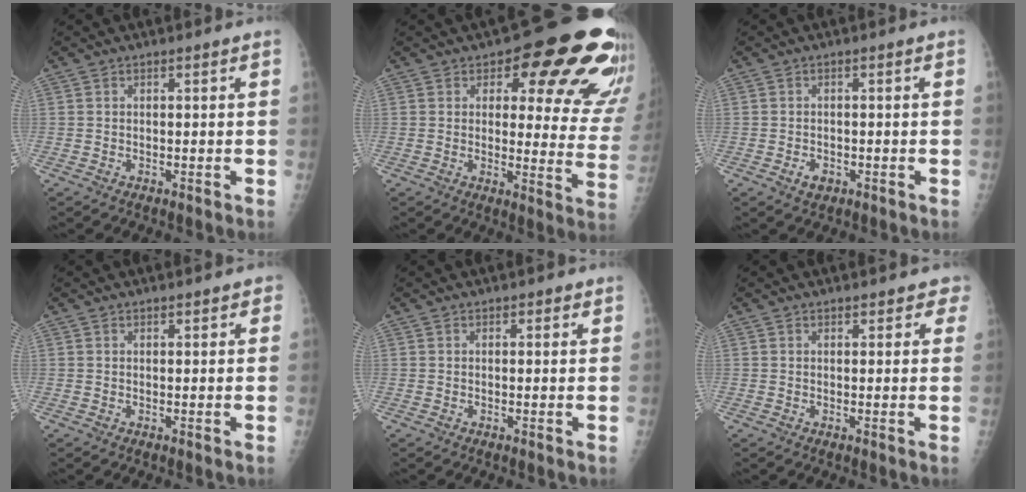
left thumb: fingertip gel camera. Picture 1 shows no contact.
{"total": 19.9, "force": [11.0, 8.7, 14.1], "torque": [-0.117, -0.058, 0.117]}
{"total": 2.0, "force": [-0.8, 1.5, 1.1], "torque": [-0.014, 0.002, -0.008]}
{"total": 1.3, "force": [0.9, 0.6, 0.6], "torque": [0.000, -0.002, 0.008]}
{"total": 1.1, "force": [0.7, 0.6, 0.5], "torque": [0.003, -0.003, 0.005]}
{"total": 2.9, "force": [2.4, 1.4, 0.9], "torque": [0.024, -0.004, 0.018]}